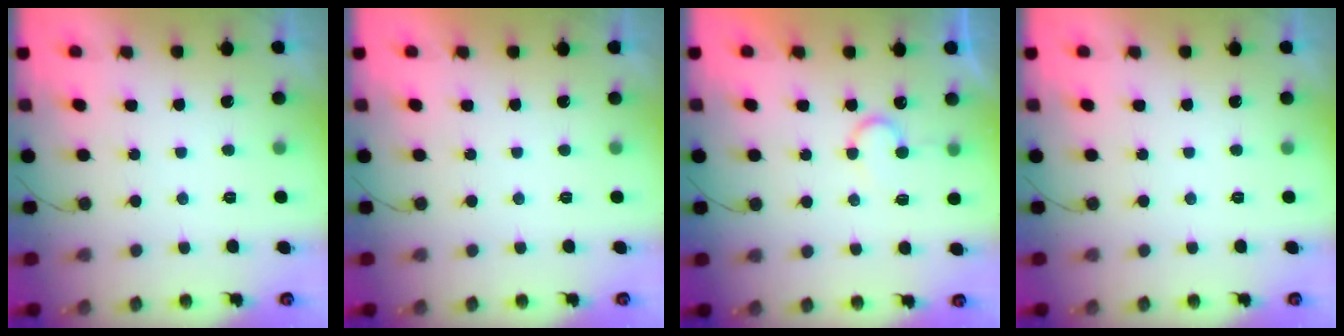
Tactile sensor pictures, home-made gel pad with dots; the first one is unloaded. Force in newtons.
{"total": 1.7, "press": 1.7, "slide": 0.0}
{"total": 7.3, "press": 7.3, "slide": 0.3}
{"total": 0.0}